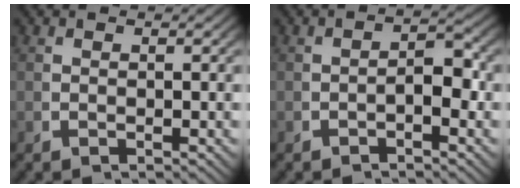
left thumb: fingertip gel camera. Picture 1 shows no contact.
{"total": 2.4, "force": [-0.8, 1.0, 2.1], "torque": [-0.036, -0.004, -0.009]}